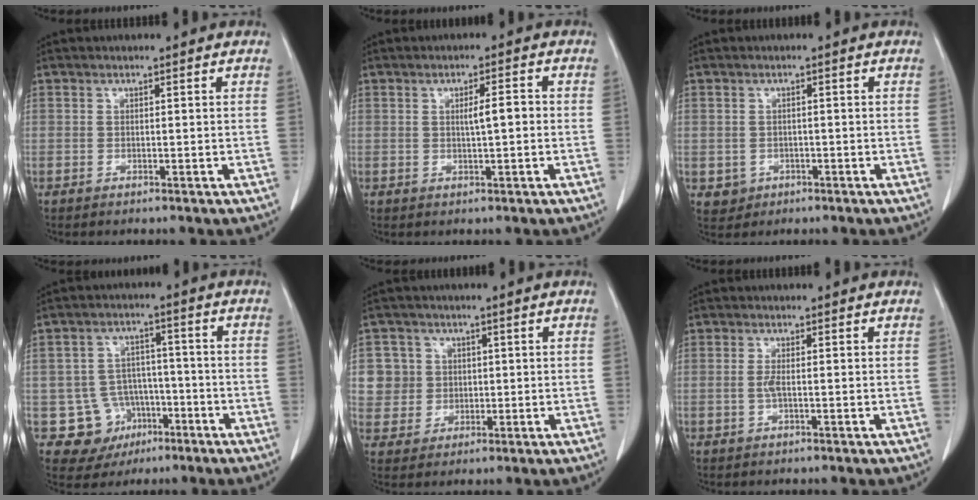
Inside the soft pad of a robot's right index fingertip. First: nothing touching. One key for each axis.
{"total": 3.0, "fx": 0.1, "fy": 0.4, "fz": 2.9, "tx": -0.050, "ty": 0.002, "tz": 0.002}
{"total": 2.6, "fx": -0.8, "fy": 2.5, "fz": 0.4, "tx": -0.001, "ty": 0.005, "tz": -0.006}
{"total": 8.5, "fx": -3.2, "fy": 7.7, "fz": 1.4, "tx": -0.019, "ty": 0.015, "tz": -0.037}
{"total": 6.4, "fx": 1.2, "fy": 6.3, "fz": 0.3, "tx": -0.002, "ty": 0.020, "tz": 0.030}
{"total": 1.3, "fx": -0.2, "fy": 0.0, "fz": 1.3, "tx": -0.028, "ty": 0.000, "tz": -0.004}